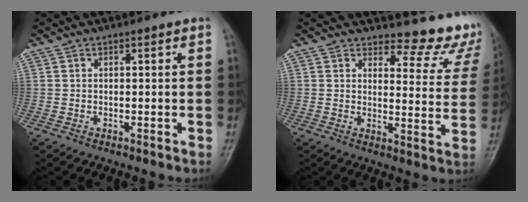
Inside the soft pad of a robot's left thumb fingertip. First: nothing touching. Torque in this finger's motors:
{"motor_torque": [0.22, 0.02, -0.29, -0.56, 0.02]}